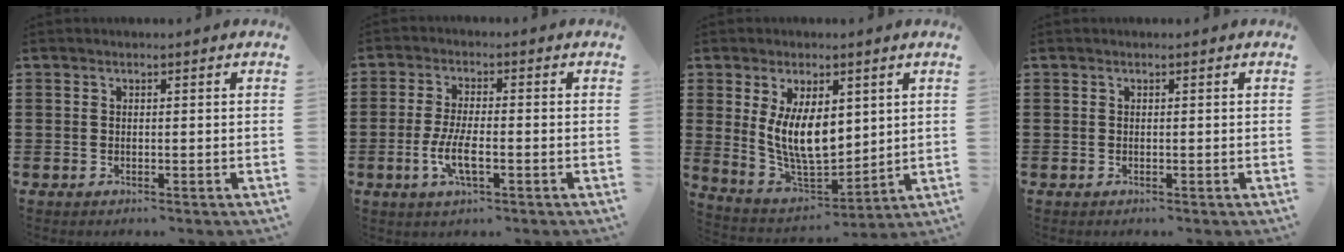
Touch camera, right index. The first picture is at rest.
{"total": 5.4, "force": [-1.7, 1.5, 4.9], "torque": [-0.101, -0.004, -0.035]}
{"total": 9.2, "force": [2.2, 4.8, 7.5], "torque": [-0.161, -0.007, 0.038]}
{"total": 0.0}